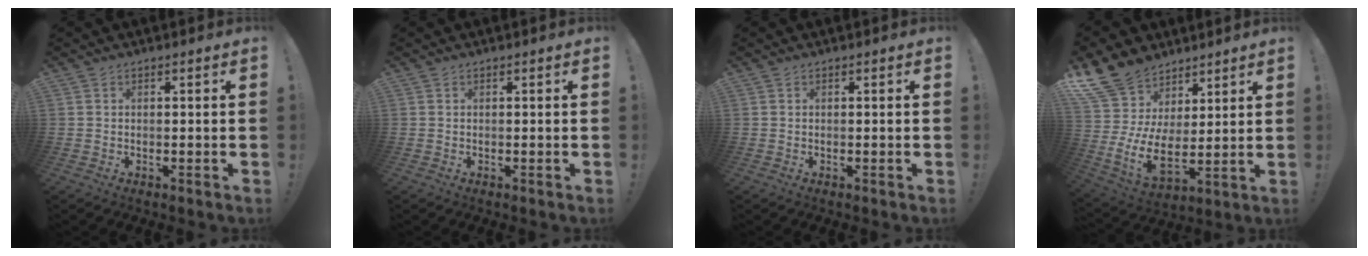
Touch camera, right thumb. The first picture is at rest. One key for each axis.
{"total": 0.0}
{"total": 0.0}
{"total": 15.3, "fx": 6.4, "fy": 10.4, "fz": 9.2, "tx": -0.204, "ty": -0.065, "tz": 0.124}